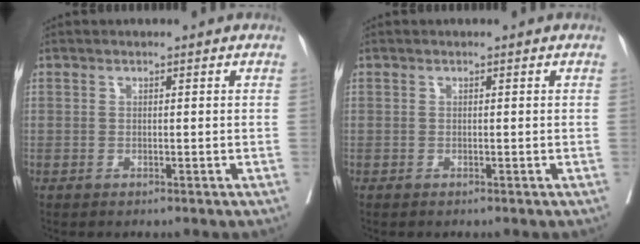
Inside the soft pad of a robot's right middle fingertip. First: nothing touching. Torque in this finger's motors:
{"motor_torque": [0.81, -1.33, 0.00, 0.00]}